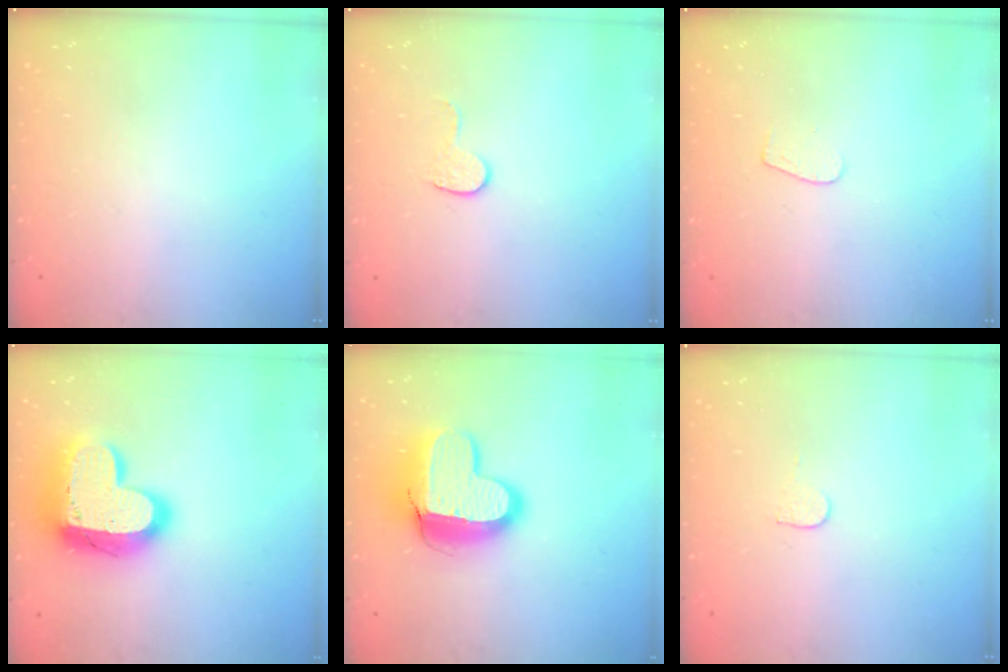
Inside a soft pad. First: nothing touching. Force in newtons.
{"total": 5.4, "press": 5.4, "slide": 0.5}
{"total": 3.9, "press": 3.9, "slide": 0.4}
{"total": 20.4, "press": 20.3, "slide": 1.6}
{"total": 14.6, "press": 14.5, "slide": 1.1}
{"total": 4.9, "press": 4.9, "slide": 0.3}